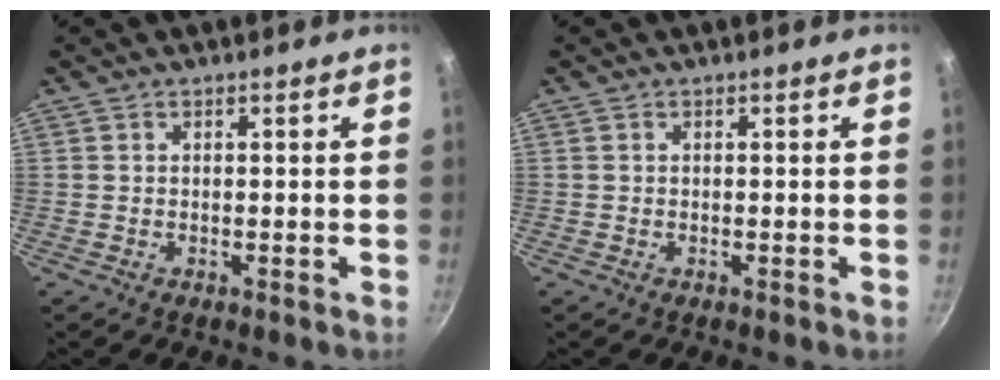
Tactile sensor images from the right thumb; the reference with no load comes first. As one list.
[{"total": 0.0}]